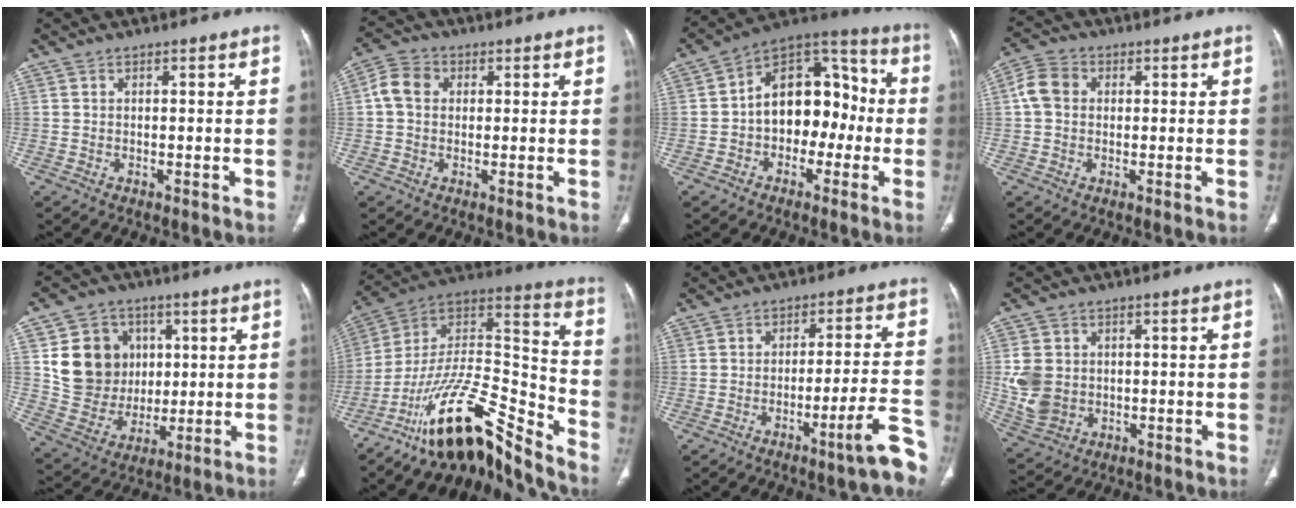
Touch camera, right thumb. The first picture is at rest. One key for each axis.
{"total": 5.5, "fx": 0.8, "fy": 4.4, "fz": 3.2, "tx": -0.058, "ty": 0.013, "tz": 0.009}
{"total": 16.1, "fx": -1.6, "fy": 10.9, "fz": 11.7, "tx": -0.131, "ty": 0.055, "tz": -0.037}
{"total": 5.6, "fx": 0.7, "fy": 4.5, "fz": 3.2, "tx": -0.062, "ty": 0.014, "tz": 0.008}
{"total": 15.7, "fx": 3.5, "fy": 13.9, "fz": 6.4, "tx": -0.067, "ty": -0.002, "tz": 0.081}
{"total": 19.5, "fx": -15.7, "fy": 4.3, "fz": 10.7, "tx": -0.154, "ty": 0.129, "tz": -0.277}
{"total": 7.0, "fx": -4.4, "fy": 0.7, "fz": 5.4, "tx": -0.070, "ty": 0.029, "tz": -0.059}
{"total": 8.6, "fx": 0.2, "fy": 7.2, "fz": 4.7, "tx": -0.083, "ty": -0.001, "tz": 0.020}